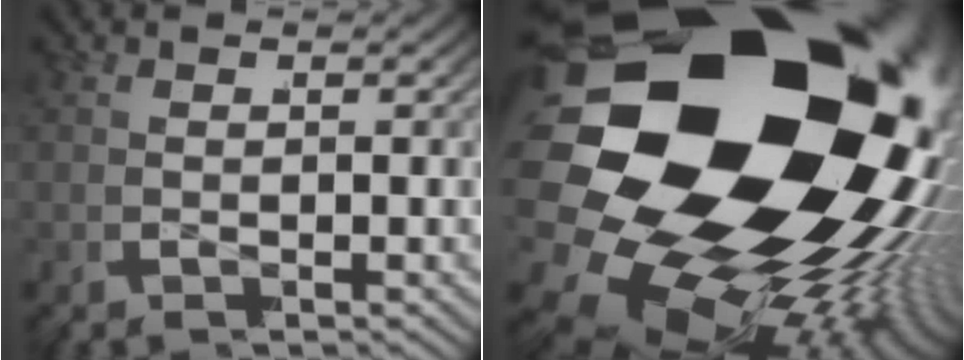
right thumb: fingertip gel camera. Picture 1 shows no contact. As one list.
[{"total": 43.9, "force": [-3.4, 28.9, 32.9], "torque": [-0.520, -0.060, -0.045]}]